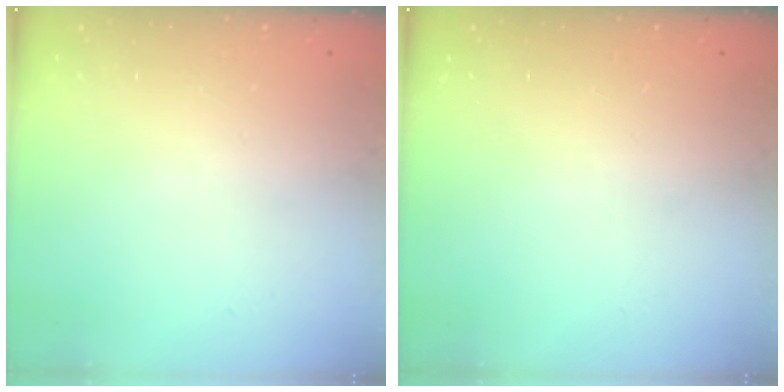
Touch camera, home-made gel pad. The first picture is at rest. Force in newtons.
{"total": 0.0}